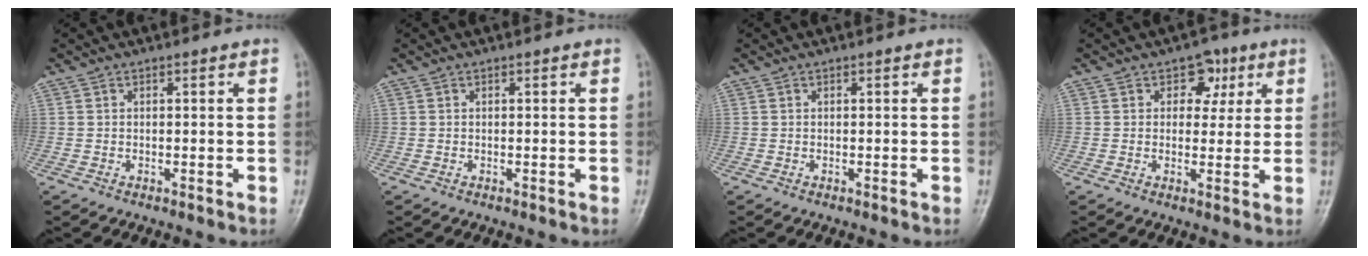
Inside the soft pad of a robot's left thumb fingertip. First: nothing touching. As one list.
[{"total": 0.0}, {"total": 0.0}, {"total": 5.2, "force": [2.2, 4.1, 2.5], "torque": [0.005, -0.004, 0.026]}]